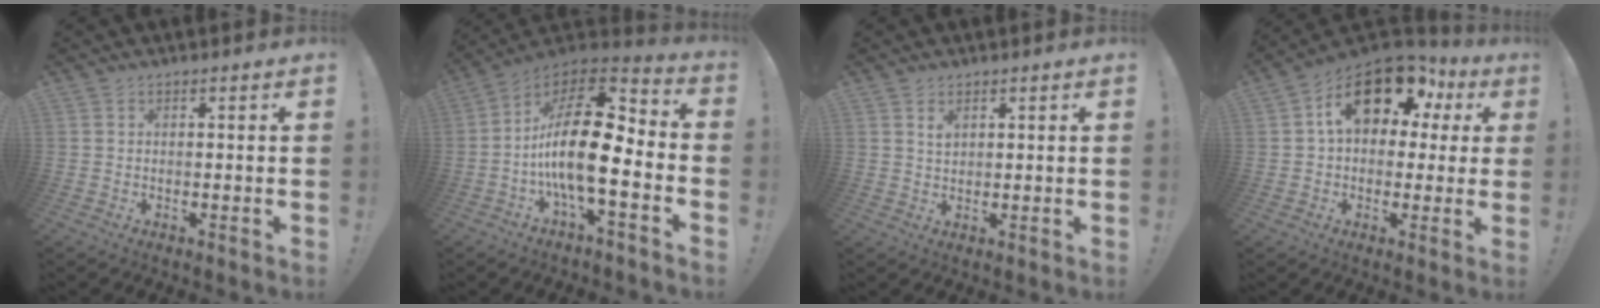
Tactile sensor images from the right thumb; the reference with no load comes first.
{"total": 20.6, "force": [-3.2, 8.1, 18.6], "torque": [-0.343, 0.019, -0.053]}
{"total": 2.0, "force": [1.3, 1.1, 1.1], "torque": [-0.008, -0.011, 0.021]}
{"total": 17.6, "force": [7.3, 10.4, 12.2], "torque": [-0.189, -0.021, 0.129]}